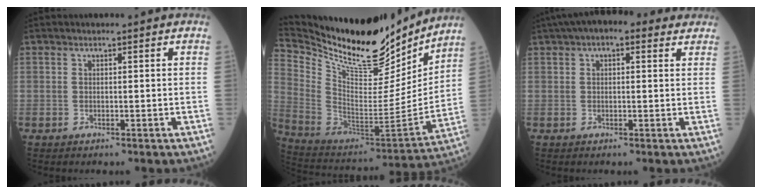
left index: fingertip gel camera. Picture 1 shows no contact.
{"total": 23.8, "force": [21.2, 5.8, 9.2], "torque": [-0.182, -0.047, 0.346]}
{"total": 8.9, "force": [5.9, 3.4, 5.8], "torque": [-0.085, 0.045, 0.083]}